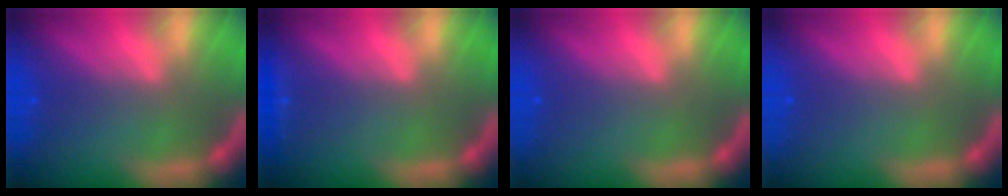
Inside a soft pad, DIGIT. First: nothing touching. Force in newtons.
{"total": 0.9}
{"total": 0.0}
{"total": 0.0}